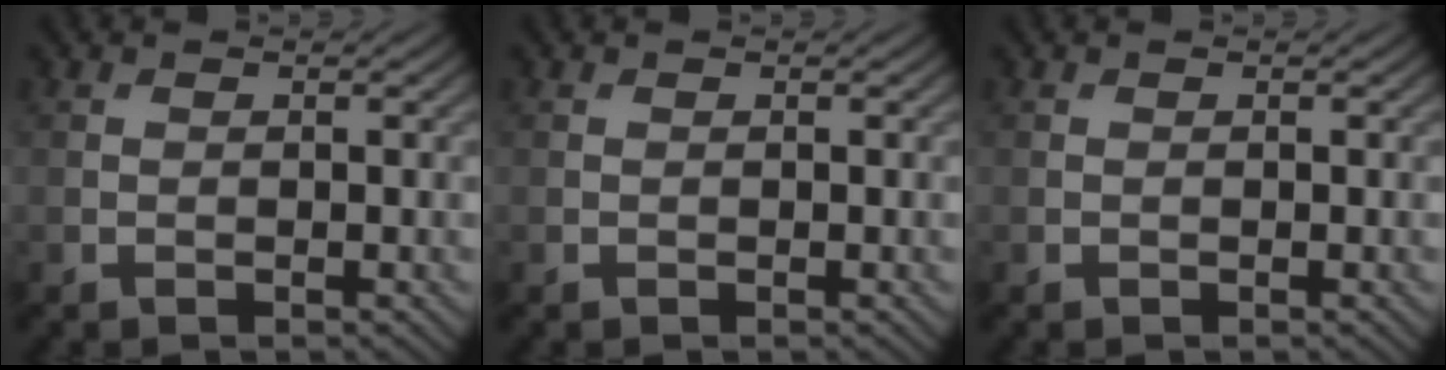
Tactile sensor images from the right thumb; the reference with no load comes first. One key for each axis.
{"total": 0.0}
{"total": 0.0}